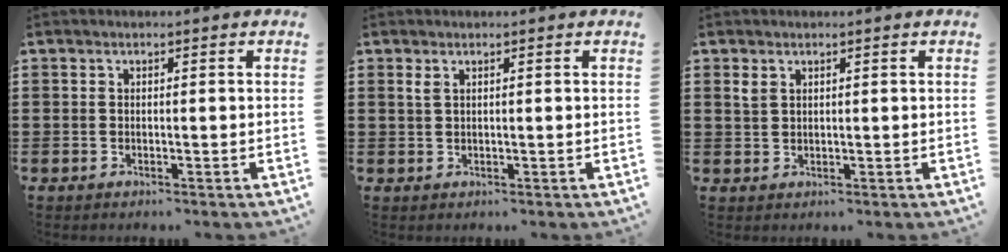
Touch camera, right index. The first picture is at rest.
{"total": 1.1, "force": [0.6, 0.4, 0.8], "torque": [-0.018, 0.004, 0.010]}
{"total": 1.8, "force": [1.0, 1.1, 1.0], "torque": [-0.024, 0.004, 0.019]}